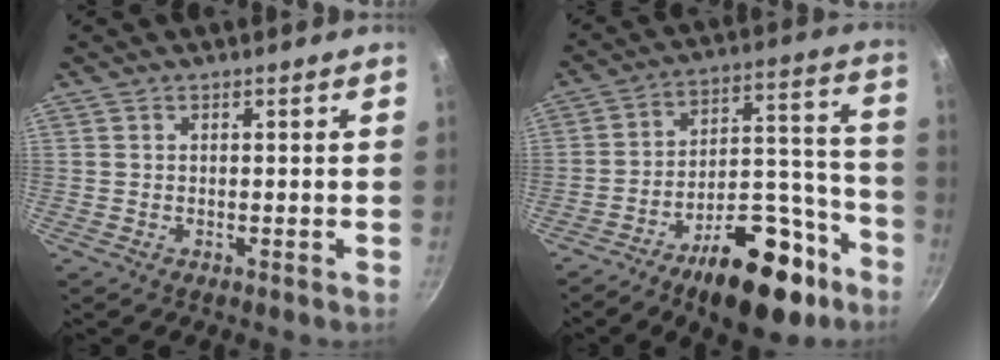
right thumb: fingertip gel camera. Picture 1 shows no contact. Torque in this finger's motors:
{"motor_torque": [2.58, 0.65, 1.55, -1.22, 0.38]}